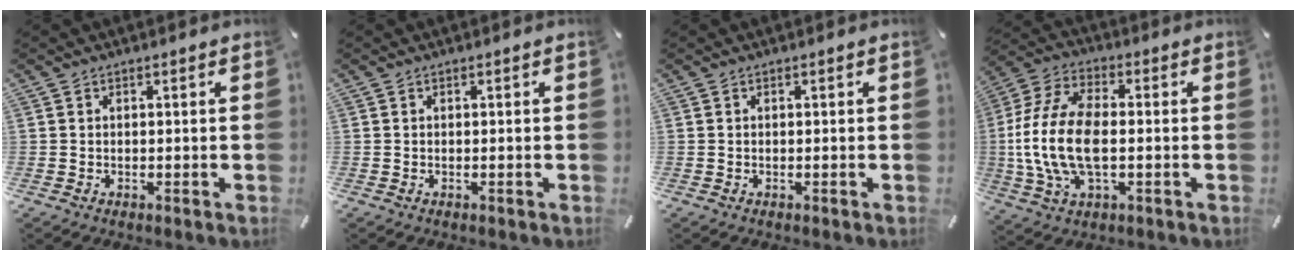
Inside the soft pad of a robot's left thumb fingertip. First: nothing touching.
{"total": 0.0}
{"total": 0.0}
{"total": 15.7, "force": [-1.7, 8.7, 13.0], "torque": [-0.285, -0.006, -0.031]}